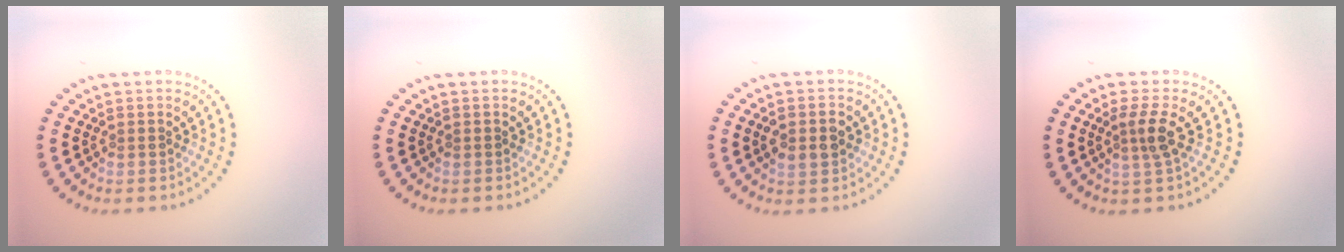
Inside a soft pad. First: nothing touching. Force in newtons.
{"total": 0.0}
{"total": 3.4, "press": 3.4, "slide": 0.1}
{"total": 2.3, "press": 1.8, "slide": 1.5}